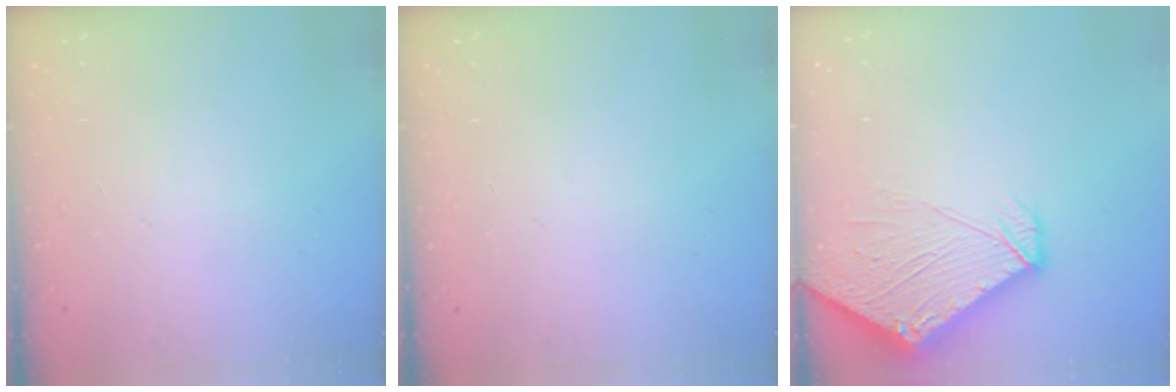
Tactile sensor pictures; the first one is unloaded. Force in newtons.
{"total": 0.0}
{"total": 11.1, "press": 11.0, "slide": 1.2}